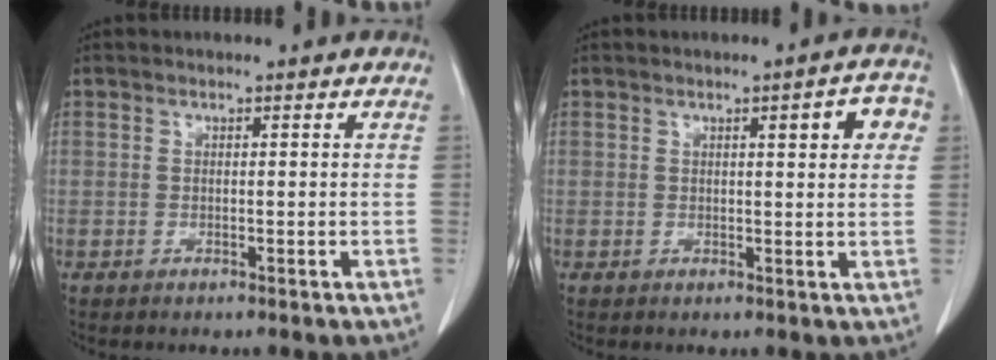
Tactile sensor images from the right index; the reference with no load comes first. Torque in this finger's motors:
{"motor_torque": [0.28, 0.34, 0.09, 0.01]}